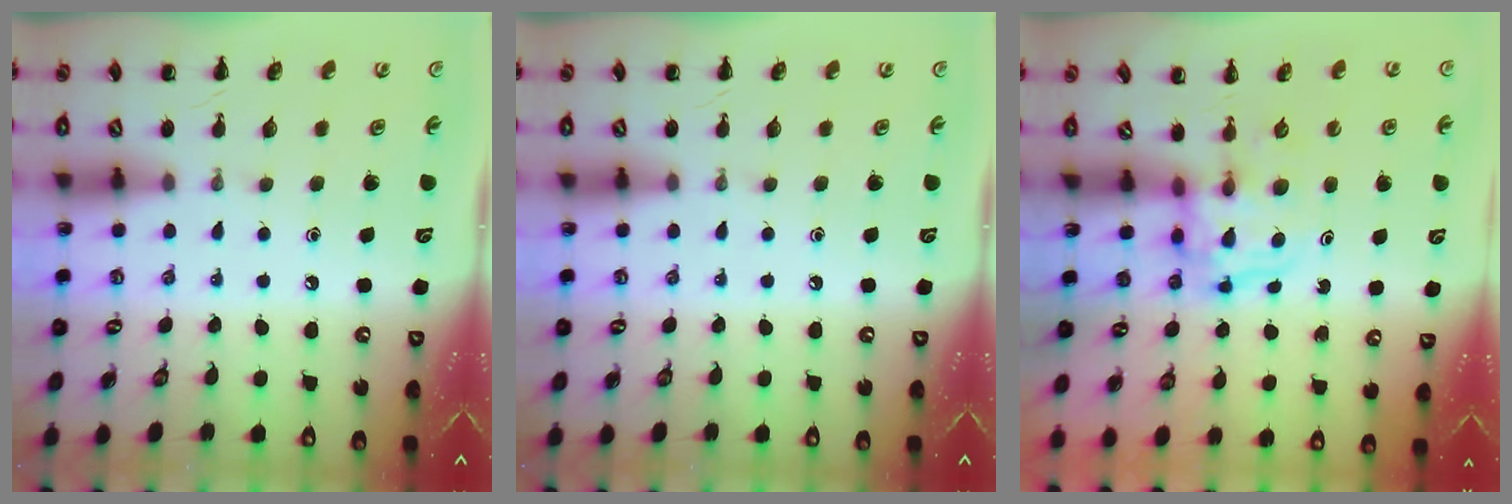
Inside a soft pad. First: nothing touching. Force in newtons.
{"total": 0.0}
{"total": 3.6, "press": 3.6, "slide": 0.2}